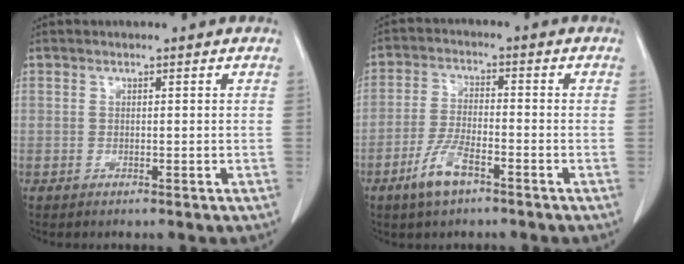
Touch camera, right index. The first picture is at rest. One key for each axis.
{"total": 6.3, "fx": -3.9, "fy": 1.8, "fz": 4.6, "tx": -0.100, "ty": -0.003, "tz": -0.072}